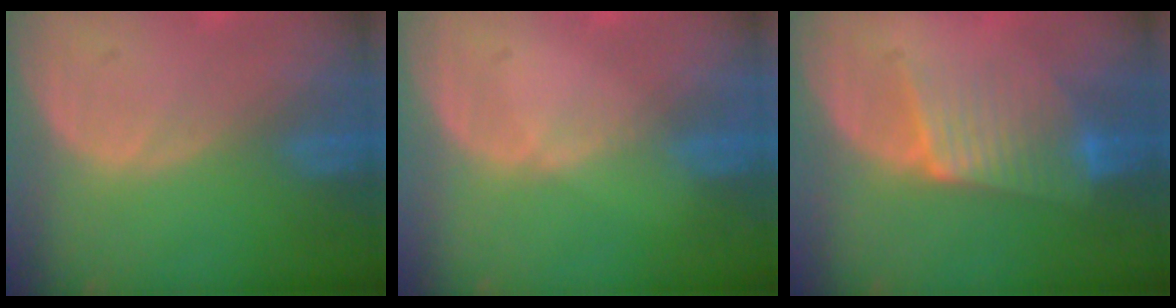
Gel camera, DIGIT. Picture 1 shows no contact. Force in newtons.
{"total": 0.6, "press": 0.5, "slide": 0.2}
{"total": 6.6, "press": 6.2, "slide": 2.4}